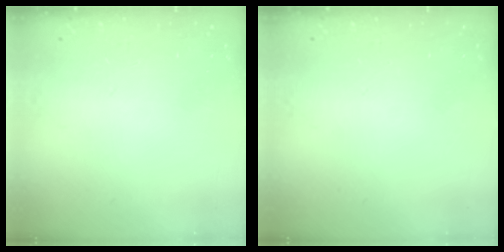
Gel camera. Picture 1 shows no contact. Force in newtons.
{"total": 0.0}